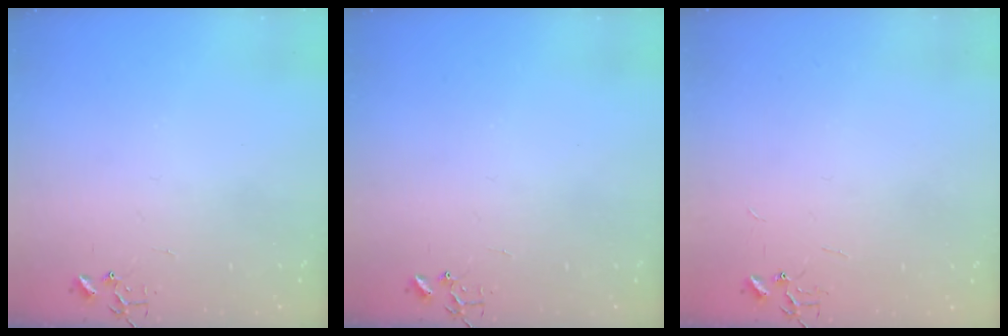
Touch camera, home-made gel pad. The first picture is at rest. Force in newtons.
{"total": 0.0}
{"total": 1.8, "press": 1.8, "slide": 0.2}